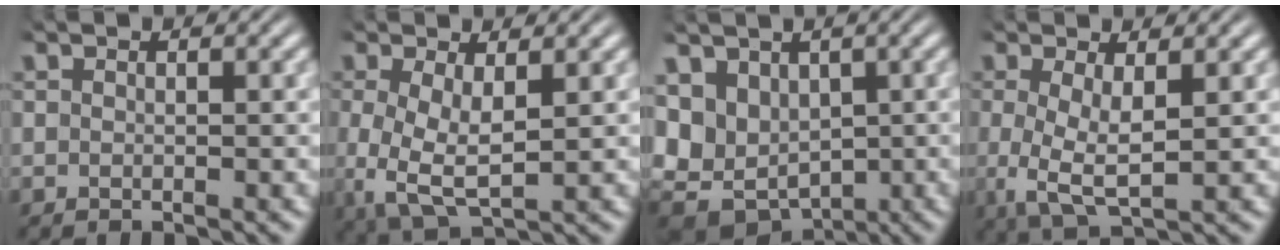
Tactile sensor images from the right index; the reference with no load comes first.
{"total": 6.0, "force": [-0.7, 4.0, 4.4], "torque": [-0.119, -0.039, 0.013]}
{"total": 9.6, "force": [-1.2, 8.1, 5.0], "torque": [-0.136, -0.051, -0.002]}
{"total": 4.7, "force": [-0.4, 2.6, 4.0], "torque": [-0.096, -0.031, 0.013]}